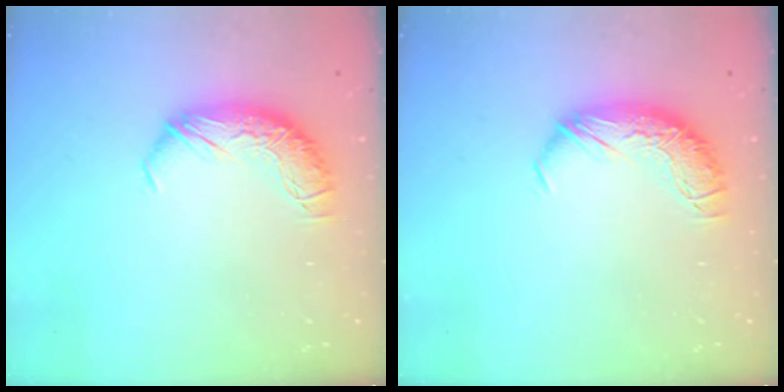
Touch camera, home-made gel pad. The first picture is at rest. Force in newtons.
{"total": 0.0}